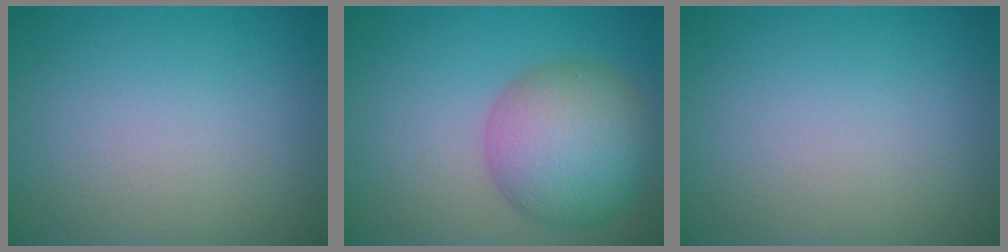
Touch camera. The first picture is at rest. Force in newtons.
{"total": 8.1, "press": 8.1, "slide": 0.3}
{"total": 0.0}